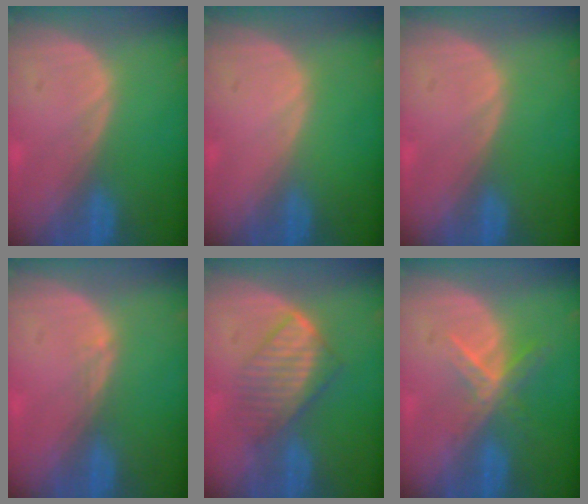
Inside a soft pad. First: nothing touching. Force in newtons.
{"total": 0.0}
{"total": 0.0}
{"total": 1.0, "press": 0.7, "slide": 0.7}
{"total": 6.2, "press": 6.1, "slide": 1.2}
{"total": 5.6, "press": 4.9, "slide": 2.7}